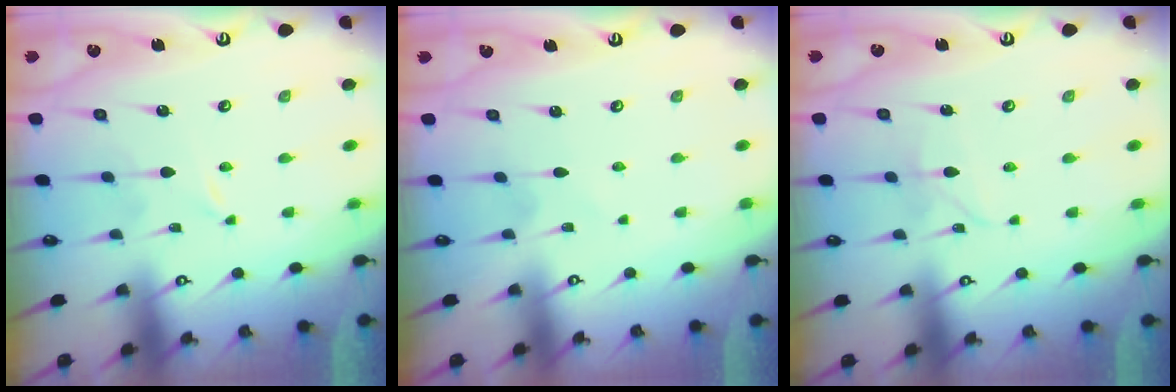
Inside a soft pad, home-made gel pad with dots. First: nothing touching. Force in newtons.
{"total": 1.3, "press": 1.3, "slide": 0.1}
{"total": 2.8, "press": 2.8, "slide": 0.3}